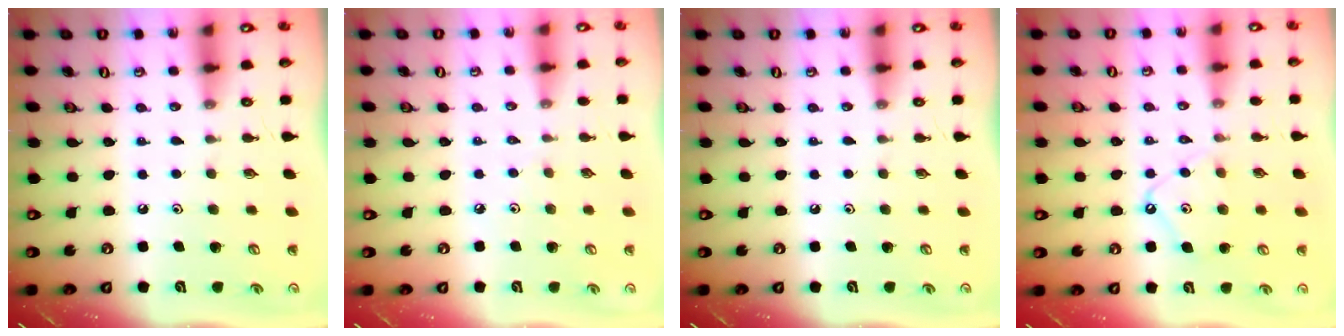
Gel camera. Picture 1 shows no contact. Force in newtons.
{"total": 2.2, "press": 2.2, "slide": 0.5}
{"total": 0.0}
{"total": 9.3, "press": 9.2, "slide": 0.9}